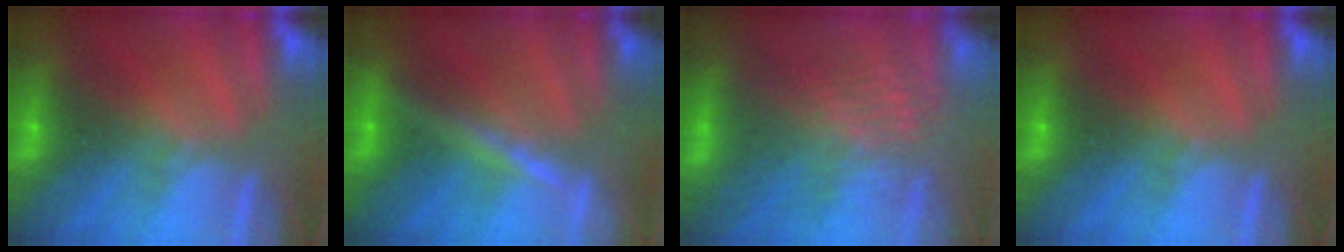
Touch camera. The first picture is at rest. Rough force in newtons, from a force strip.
{"total": 3.4}
{"total": 3.2}
{"total": 0.0}